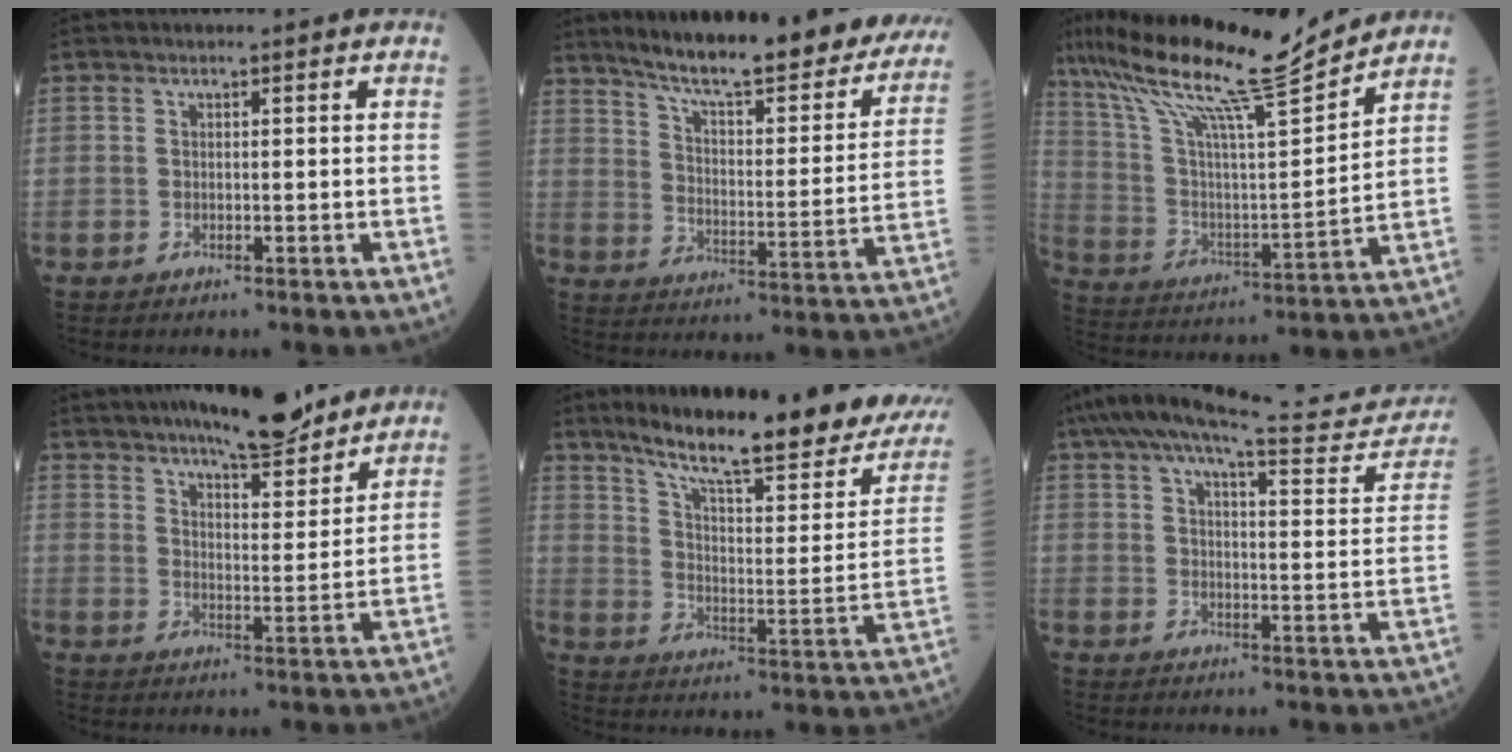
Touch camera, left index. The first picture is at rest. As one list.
[{"total": 27.7, "force": [23.4, 4.6, 14.1], "torque": [-0.202, -0.064, 0.298]}, {"total": 19.2, "force": [16.1, -0.2, 10.6], "torque": [-0.196, -0.004, 0.279]}, {"total": 13.1, "force": [11.1, 2.1, 6.7], "torque": [-0.101, -0.008, 0.164]}, {"total": 27.1, "force": [20.6, 3.6, 17.1], "torque": [-0.254, -0.048, 0.276]}, {"total": 22.0, "force": [19.7, 3.3, 9.2], "torque": [-0.138, -0.022, 0.244]}]